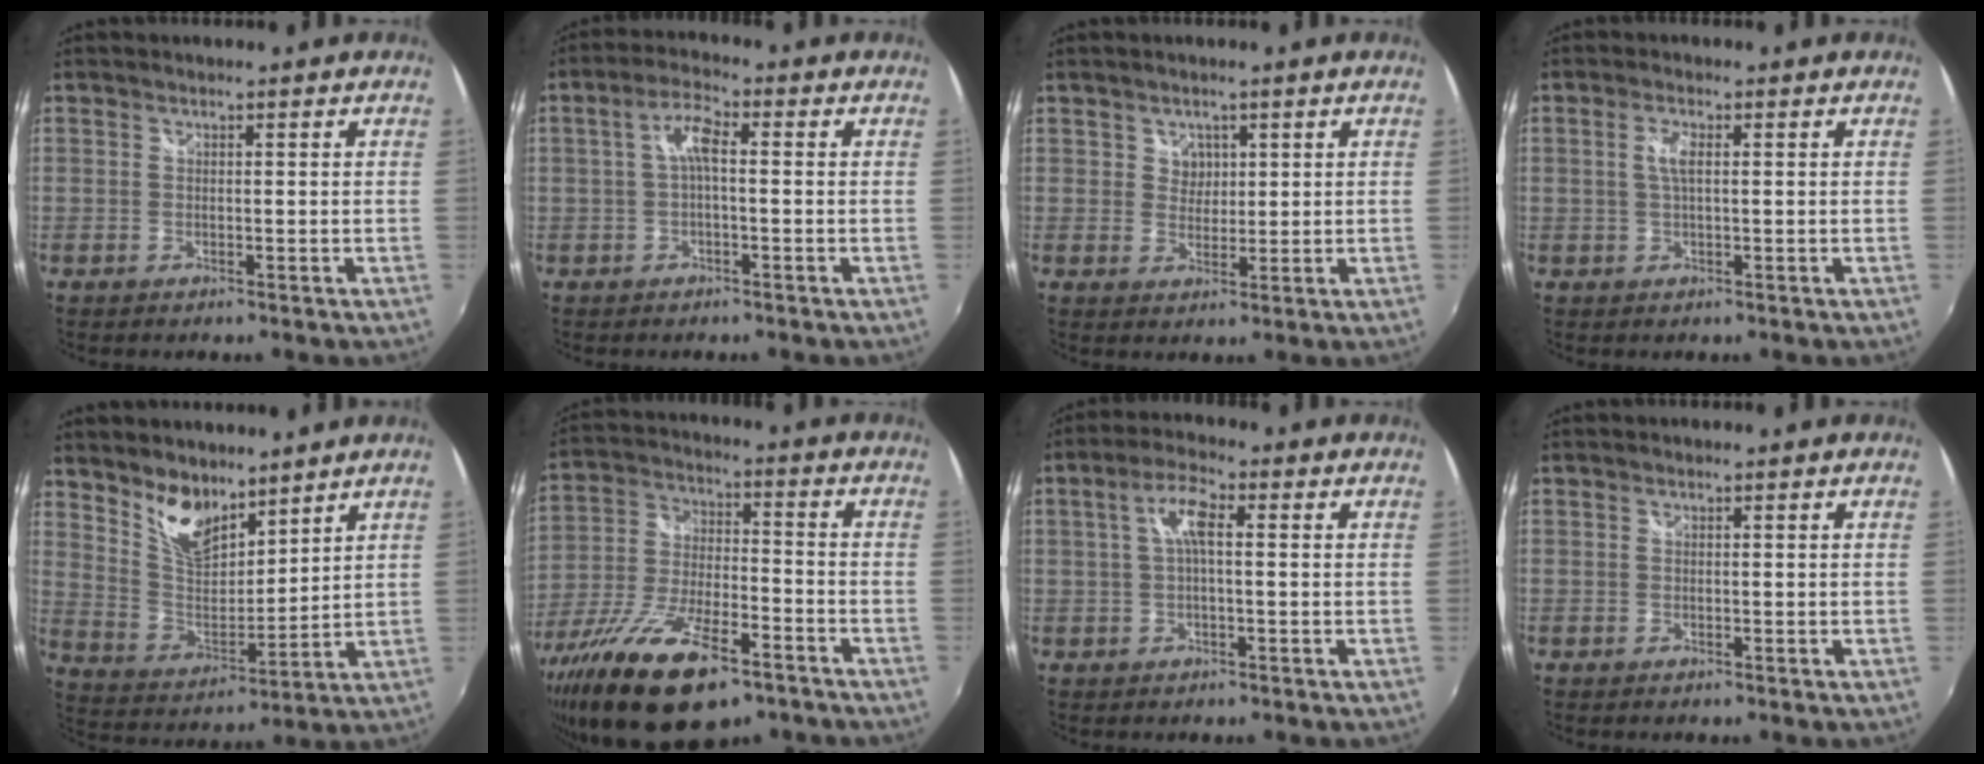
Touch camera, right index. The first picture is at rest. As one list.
[{"total": 4.5, "force": [-0.1, 1.2, 4.3], "torque": [-0.086, 0.015, -0.002]}, {"total": 2.9, "force": [1.2, 2.6, 0.5], "torque": [-0.001, 0.006, 0.021]}, {"total": 2.5, "force": [0.4, 0.7, 2.4], "torque": [-0.049, 0.001, 0.006]}, {"total": 10.6, "force": [8.0, 4.6, 5.2], "torque": [-0.097, 0.001, 0.161]}, {"total": 22.2, "force": [-13.9, 8.3, 15.2], "torque": [-0.305, -0.050, -0.237]}, {"total": 5.1, "force": [0.6, 1.4, 4.9], "torque": [-0.093, 0.013, 0.012]}, {"total": 0.0}]